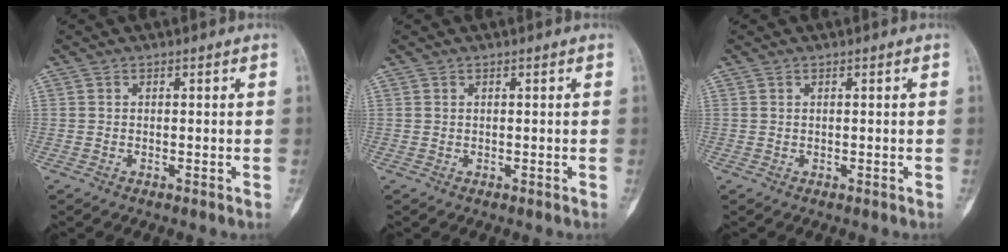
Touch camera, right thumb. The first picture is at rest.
{"total": 0.0}
{"total": 0.0}